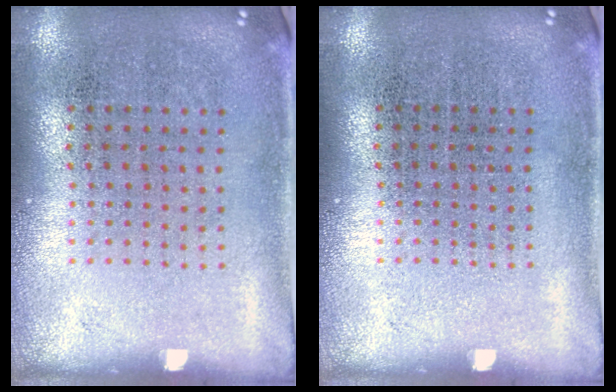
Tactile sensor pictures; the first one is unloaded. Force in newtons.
{"total": 0.0}